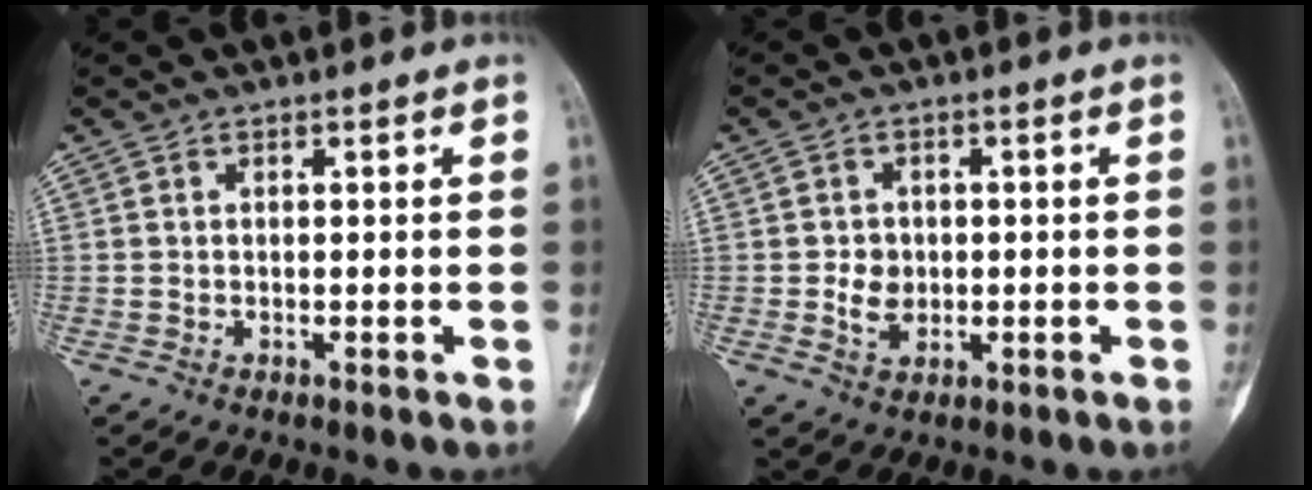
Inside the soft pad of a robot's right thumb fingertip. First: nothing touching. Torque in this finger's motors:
{"motor_torque": [-0.14, 0.26, 0.47, 0.31, 0.13]}